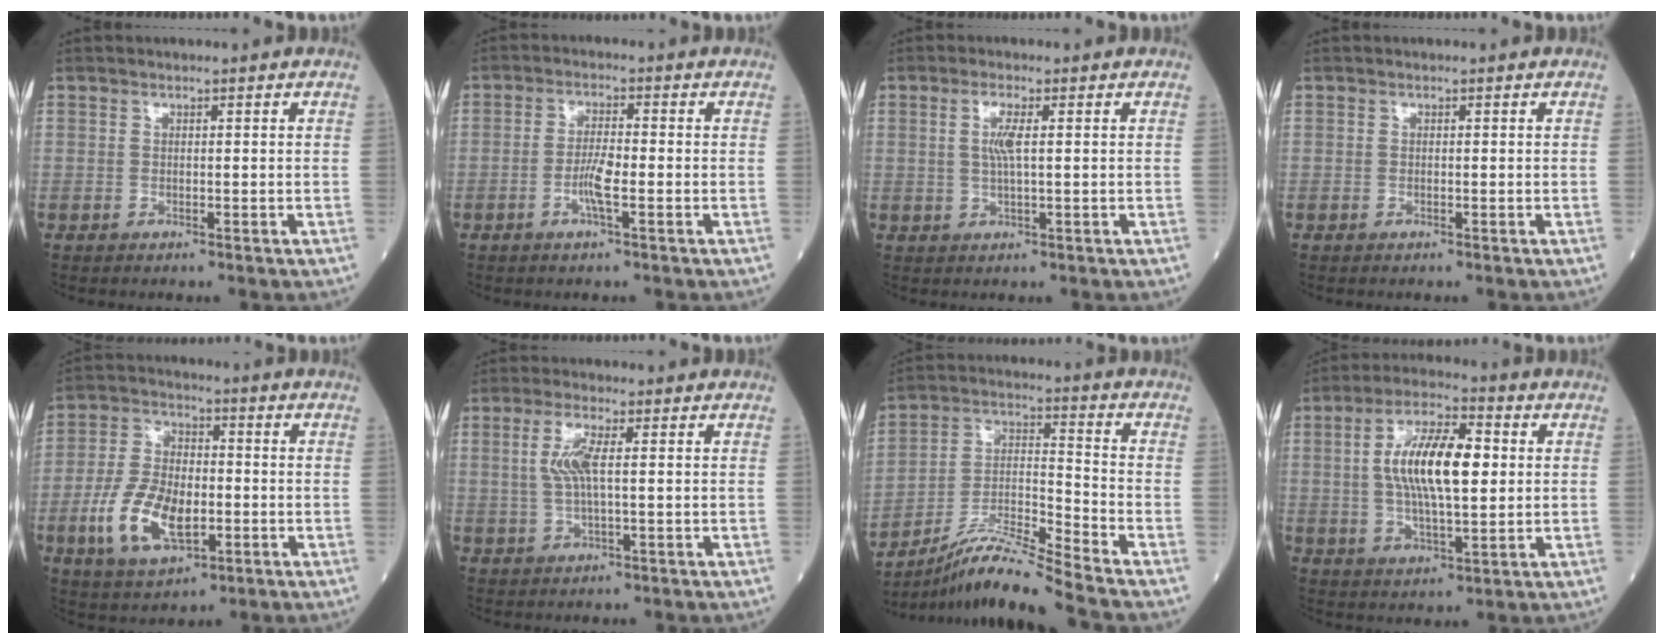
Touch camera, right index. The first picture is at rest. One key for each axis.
{"total": 4.0, "fx": -1.5, "fy": 0.3, "fz": 3.7, "tx": -0.072, "ty": -0.002, "tz": -0.031}
{"total": 3.3, "fx": 0.6, "fy": 0.4, "fz": 3.2, "tx": -0.068, "ty": 0.002, "tz": 0.012}
{"total": 0.0}
{"total": 11.9, "fx": -3.4, "fy": 5.8, "fz": 9.8, "tx": -0.208, "ty": 0.003, "tz": -0.060}
{"total": 4.7, "fx": 0.8, "fy": 0.9, "fz": 4.6, "tx": -0.103, "ty": 0.005, "tz": 0.016}
{"total": 12.0, "fx": -10.6, "fy": -2.1, "fz": 5.1, "tx": -0.100, "ty": -0.006, "tz": -0.194}
{"total": 12.8, "fx": 1.6, "fy": 4.1, "fz": 12.0, "tx": -0.228, "ty": 0.017, "tz": 0.027}